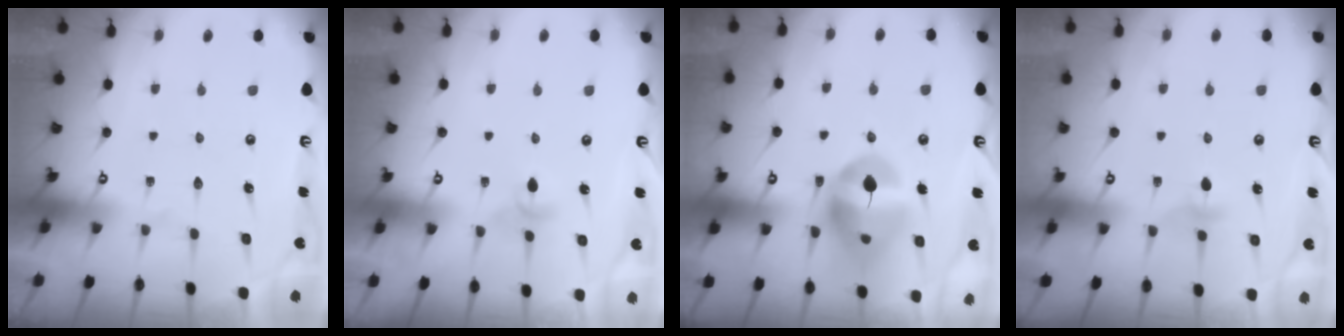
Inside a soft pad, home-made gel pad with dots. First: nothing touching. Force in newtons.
{"total": 3.9, "press": 3.8, "slide": 0.8}
{"total": 13.6, "press": 13.5, "slide": 1.6}
{"total": 3.4, "press": 3.3, "slide": 0.7}